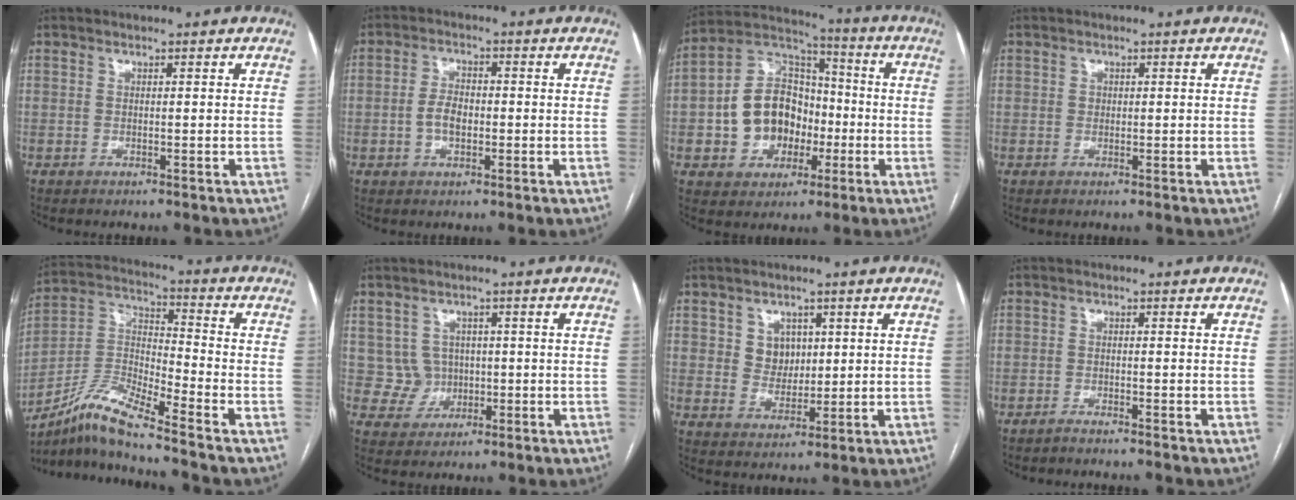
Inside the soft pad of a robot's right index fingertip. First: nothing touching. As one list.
[{"total": 4.1, "force": [-0.8, 2.4, 3.2], "torque": [-0.066, 0.009, -0.015]}, {"total": 12.9, "force": [-2.3, 10.0, 7.8], "torque": [-0.157, 0.039, -0.031]}, {"total": 0.8, "force": [0.1, 0.7, 0.3], "torque": [-0.003, 0.001, 0.002]}, {"total": 10.5, "force": [-8.7, -0.1, 5.9], "torque": [-0.131, 0.005, -0.165]}, {"total": 4.1, "force": [0.2, 4.1, 0.1], "torque": [0.006, 0.012, 0.011]}, {"total": 4.4, "force": [1.6, 3.7, 1.7], "torque": [-0.027, 0.005, 0.033]}, {"total": 2.9, "force": [-2.7, 0.1, 1.0], "torque": [-0.015, -0.001, -0.035]}]